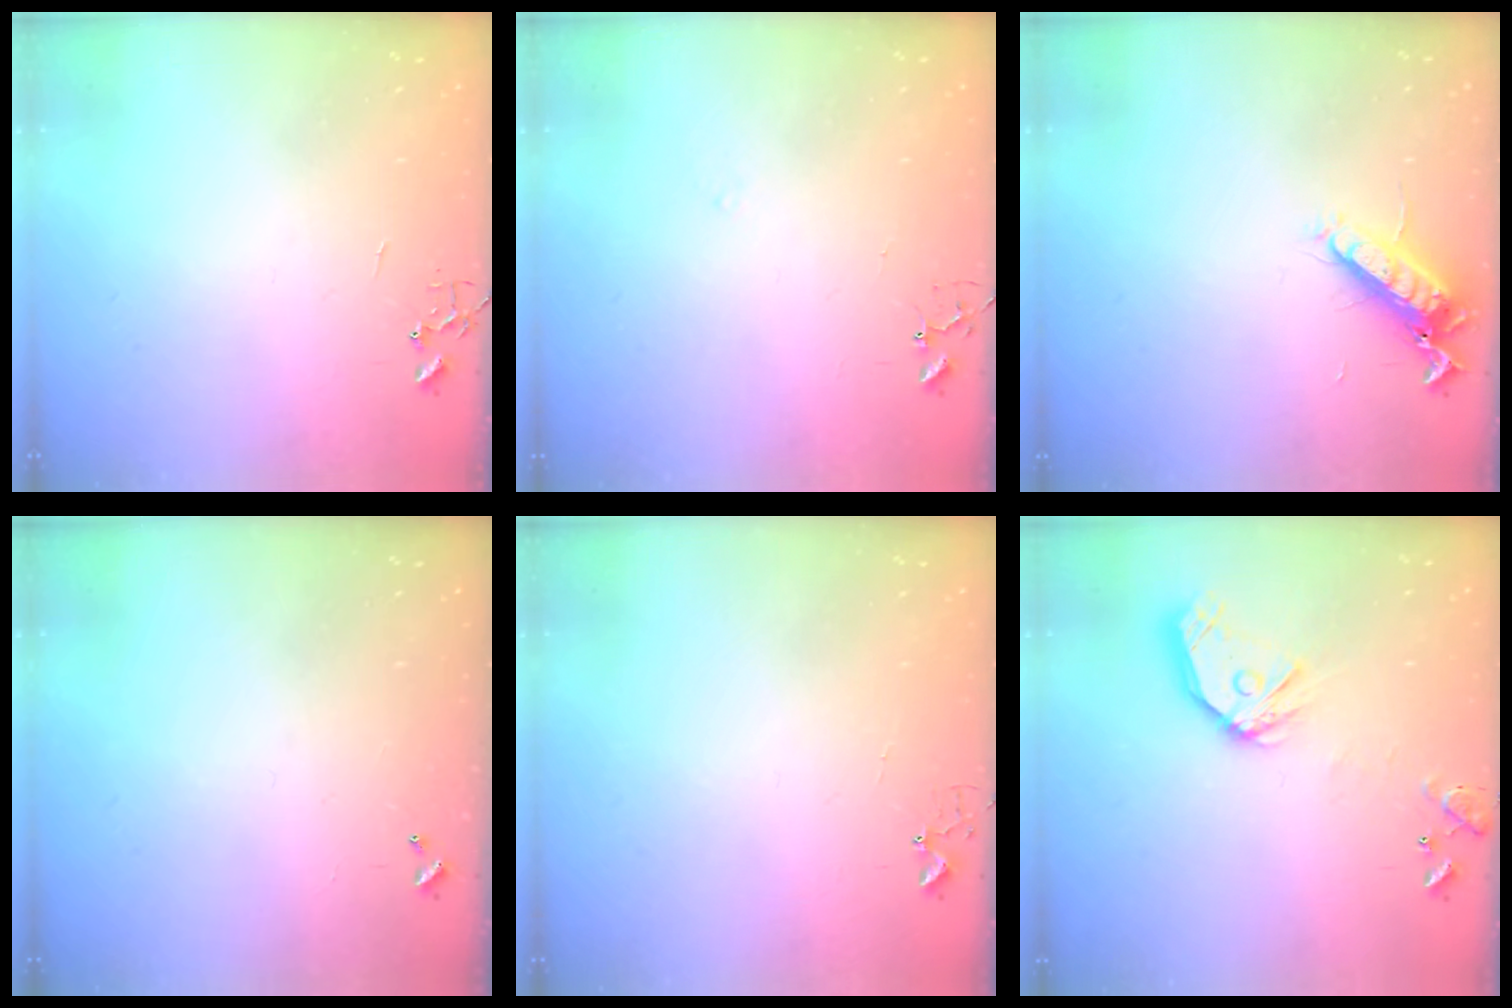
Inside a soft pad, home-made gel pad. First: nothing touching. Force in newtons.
{"total": 5.7, "press": 5.6, "slide": 0.7}
{"total": 13.5, "press": 13.3, "slide": 1.9}
{"total": 0.0}
{"total": 2.7, "press": 2.7, "slide": 0.3}
{"total": 15.3, "press": 15.1, "slide": 2.1}